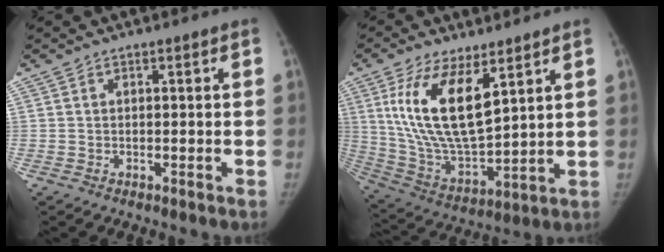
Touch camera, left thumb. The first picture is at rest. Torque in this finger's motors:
{"motor_torque": [0.29, 0.37, 1.93, -0.84, 0.39]}